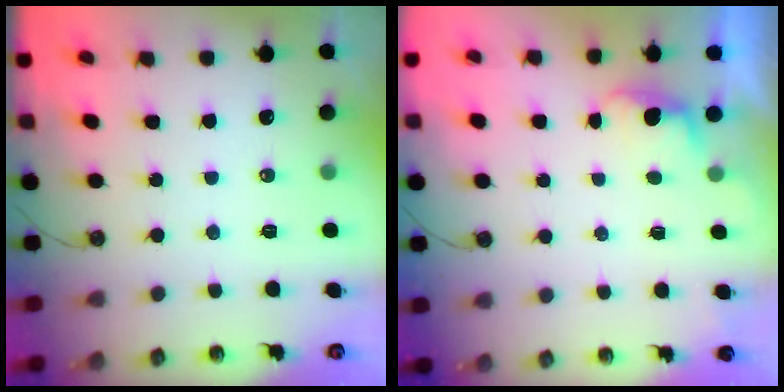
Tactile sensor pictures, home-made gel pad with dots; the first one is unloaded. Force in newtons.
{"total": 1.3, "press": 1.0, "slide": 0.8}